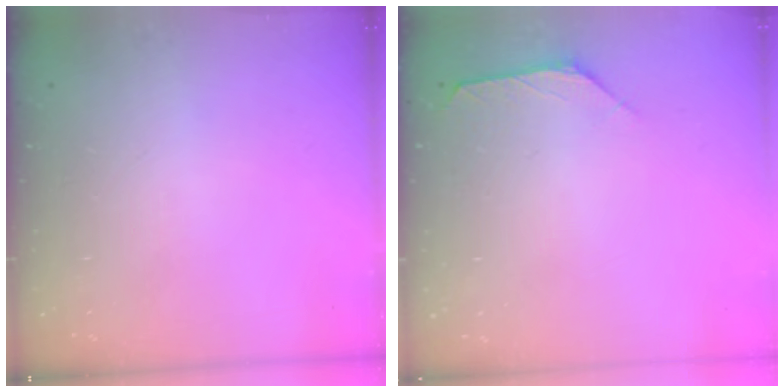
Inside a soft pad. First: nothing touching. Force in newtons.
{"total": 1.6, "press": 1.5, "slide": 0.4}